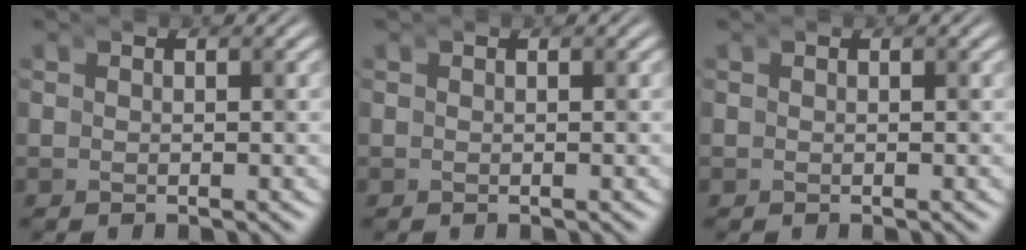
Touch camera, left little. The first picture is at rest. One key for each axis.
{"total": 0.0}
{"total": 0.0}